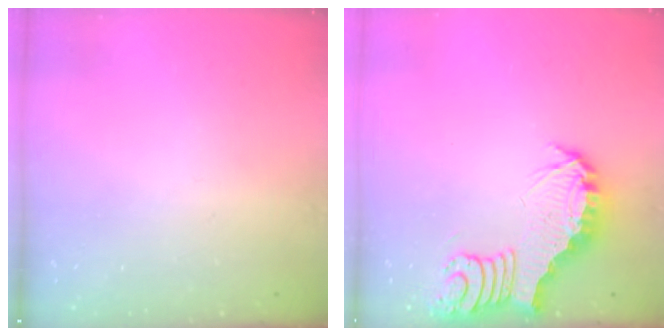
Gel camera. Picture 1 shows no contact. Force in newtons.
{"total": 5.8, "press": 5.7, "slide": 0.8}